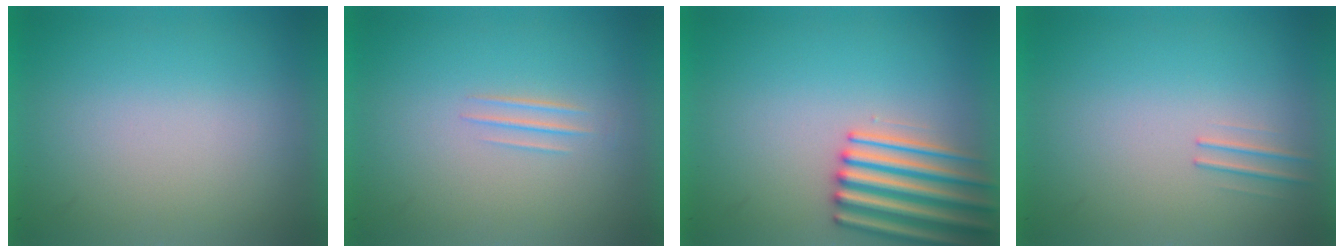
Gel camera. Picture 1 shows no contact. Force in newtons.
{"total": 1.0}
{"total": 5.0}
{"total": 1.1}